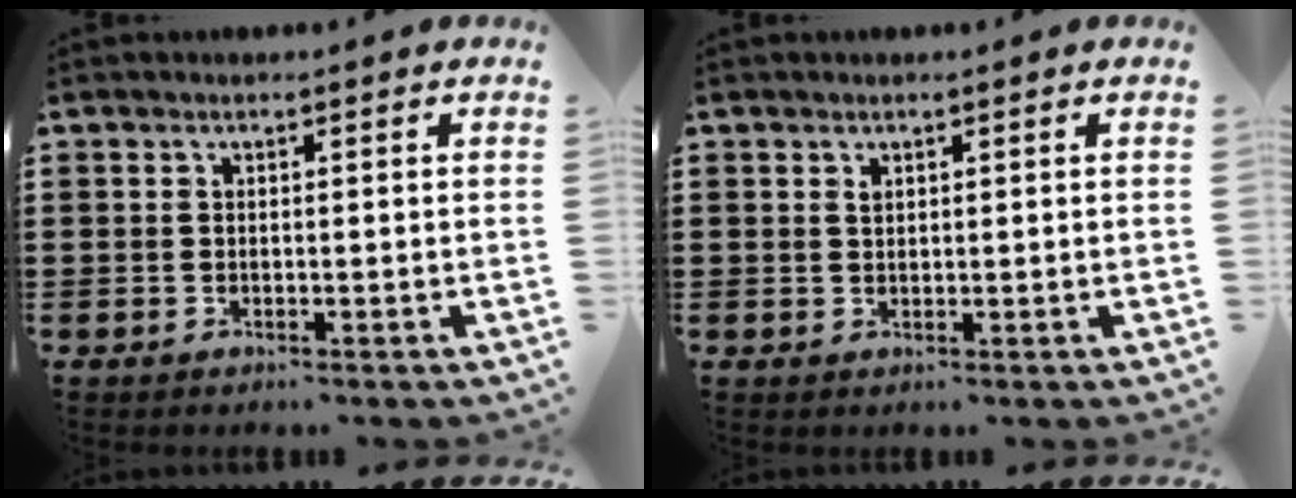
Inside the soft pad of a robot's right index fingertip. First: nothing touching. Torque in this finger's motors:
{"motor_torque": [0.11, -0.01, 0.05, 0.02]}